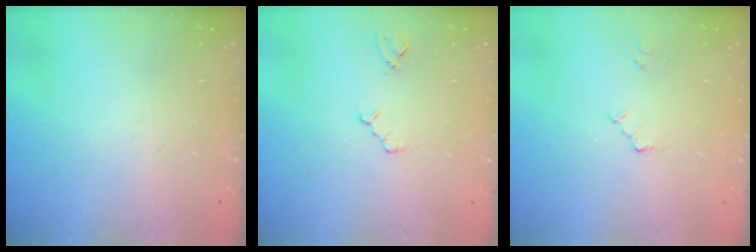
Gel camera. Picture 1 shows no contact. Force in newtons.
{"total": 2.3, "press": 2.2, "slide": 0.4}
{"total": 3.4, "press": 3.4, "slide": 0.4}